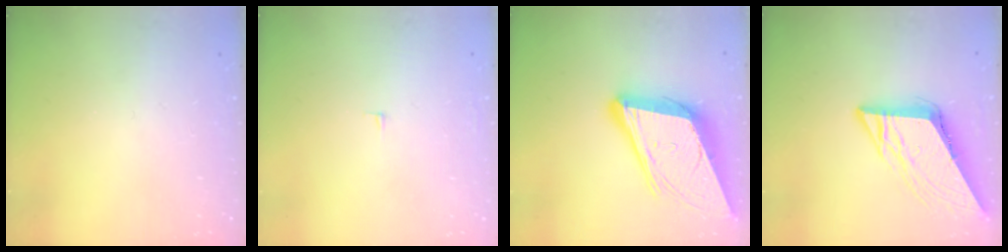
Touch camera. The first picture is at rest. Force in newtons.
{"total": 2.7, "press": 2.7, "slide": 0.2}
{"total": 19.2, "press": 18.6, "slide": 4.7}
{"total": 9.1, "press": 9.1, "slide": 0.8}